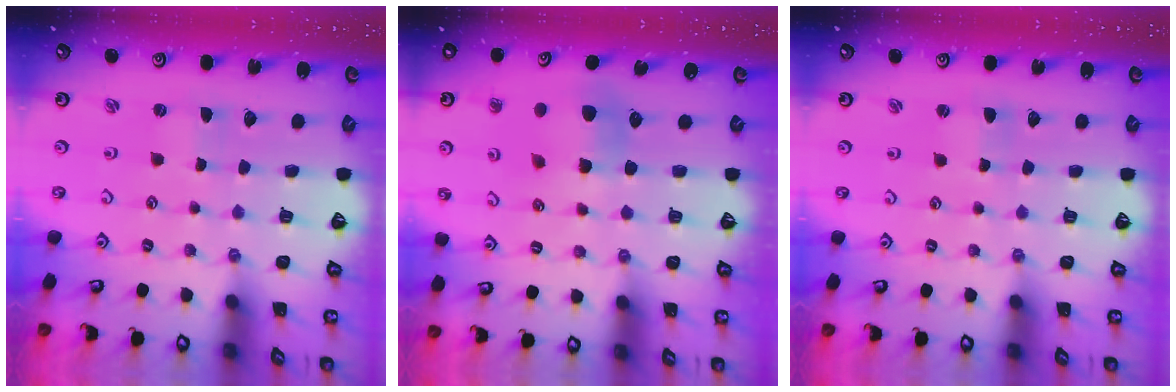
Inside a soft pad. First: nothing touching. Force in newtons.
{"total": 7.0, "press": 6.9, "slide": 1.1}
{"total": 1.5, "press": 1.4, "slide": 0.3}